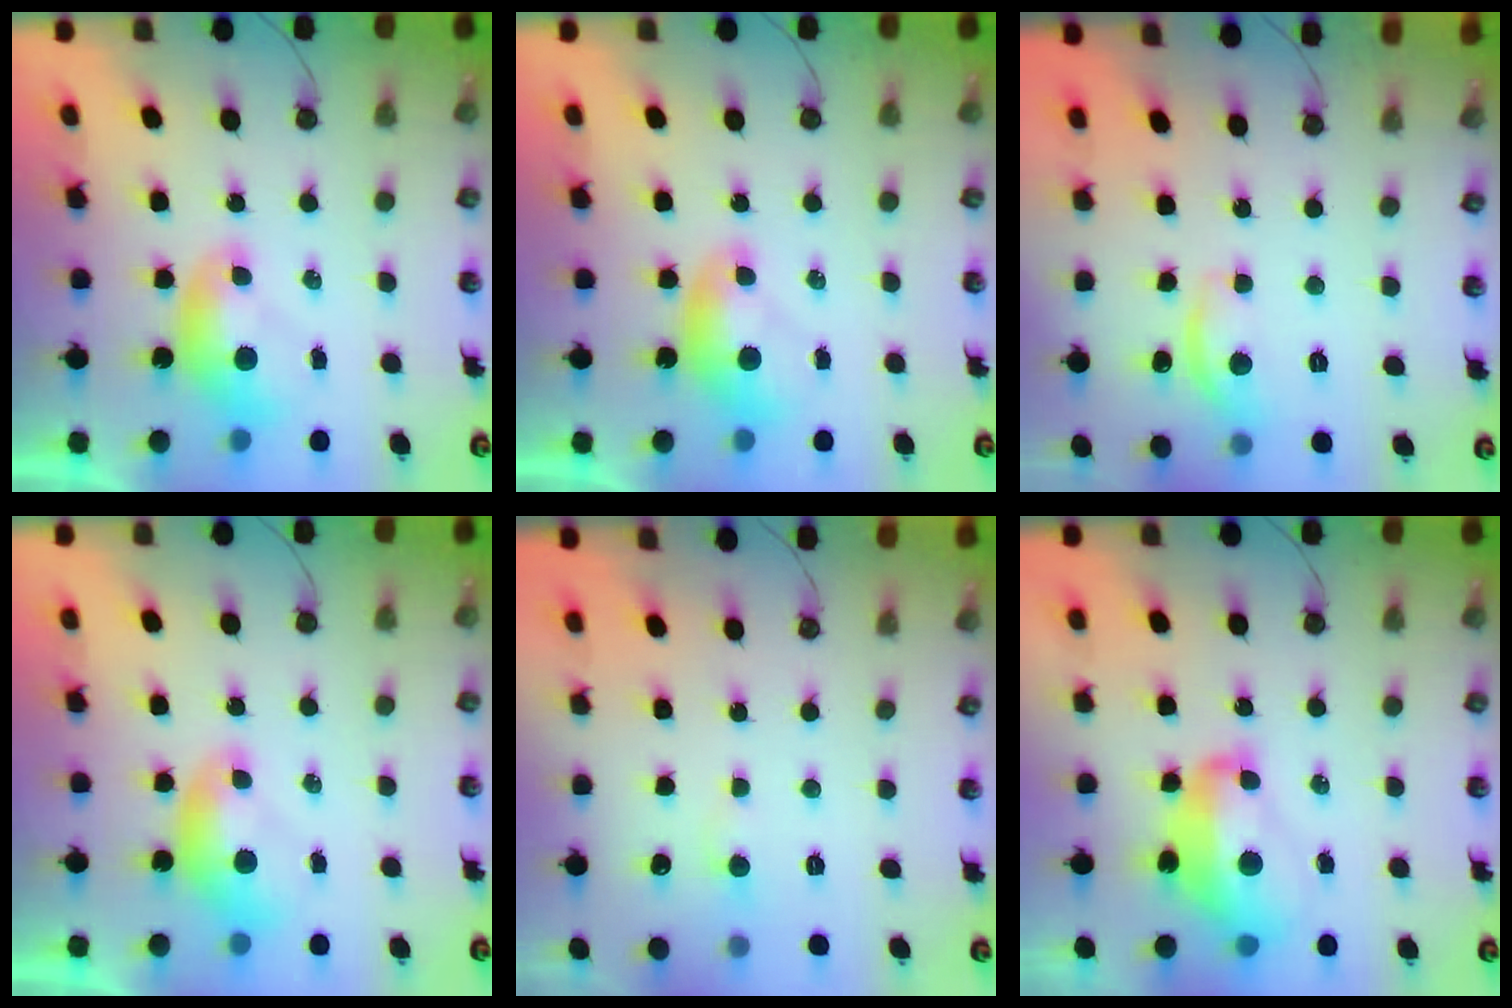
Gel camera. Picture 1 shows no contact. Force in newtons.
{"total": 0.0}
{"total": 7.4, "press": 7.4, "slide": 0.5}
{"total": 0.0}
{"total": 1.3, "press": 1.2, "slide": 0.7}
{"total": 8.3, "press": 8.2, "slide": 1.2}